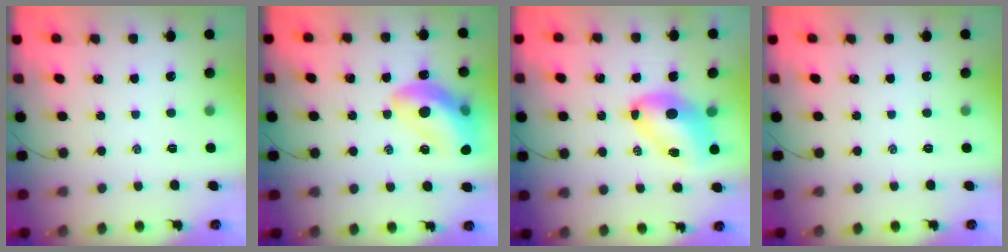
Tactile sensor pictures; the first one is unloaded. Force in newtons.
{"total": 16.7, "press": 16.4, "slide": 2.9}
{"total": 8.5, "press": 8.3, "slide": 1.8}
{"total": 0.0}